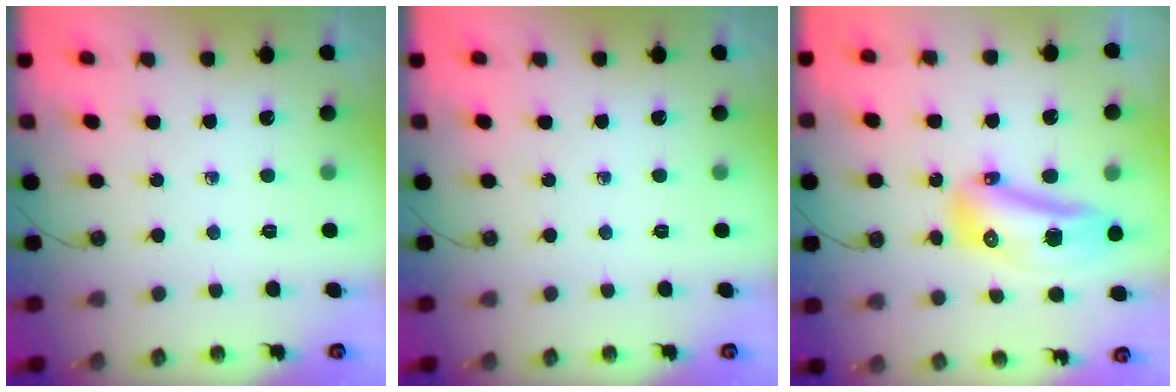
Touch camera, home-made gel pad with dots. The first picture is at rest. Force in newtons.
{"total": 0.0}
{"total": 14.0, "press": 13.9, "slide": 2.3}